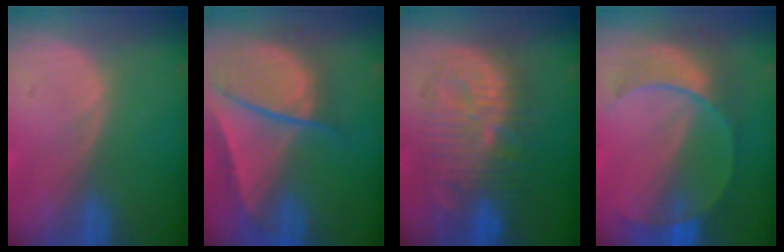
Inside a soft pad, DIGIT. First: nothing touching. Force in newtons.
{"total": 9.4, "press": 8.1, "slide": 4.7}
{"total": 10.4, "press": 10.4, "slide": 0.4}
{"total": 7.9, "press": 7.8, "slide": 1.3}